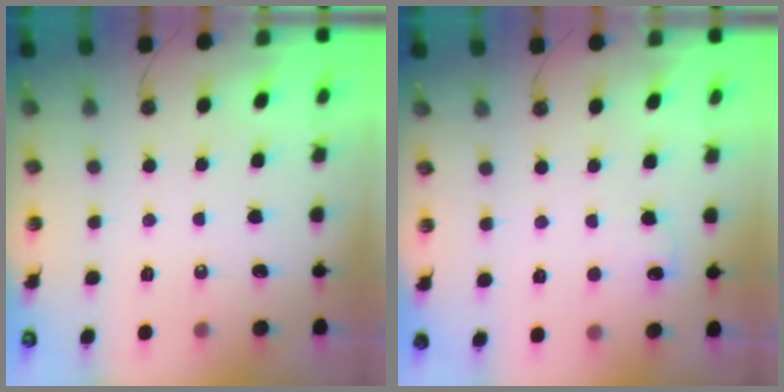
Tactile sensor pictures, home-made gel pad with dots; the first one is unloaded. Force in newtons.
{"total": 5.2, "press": 5.0, "slide": 1.1}